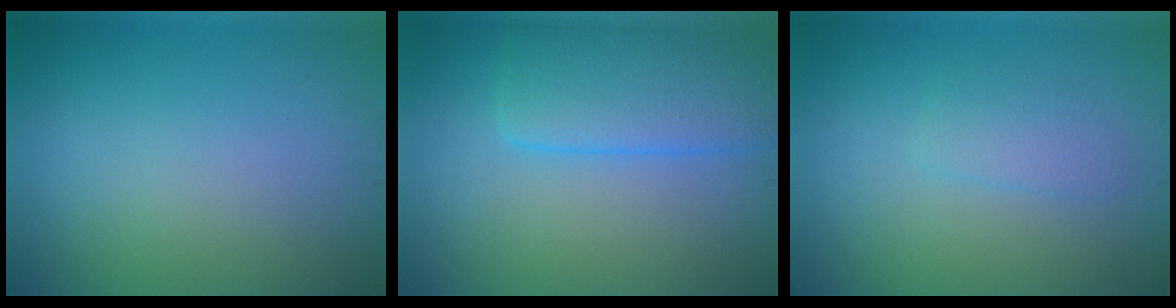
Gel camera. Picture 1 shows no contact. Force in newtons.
{"total": 6.5, "press": 6.5, "slide": 0.3}
{"total": 1.6, "press": 1.6, "slide": 0.1}